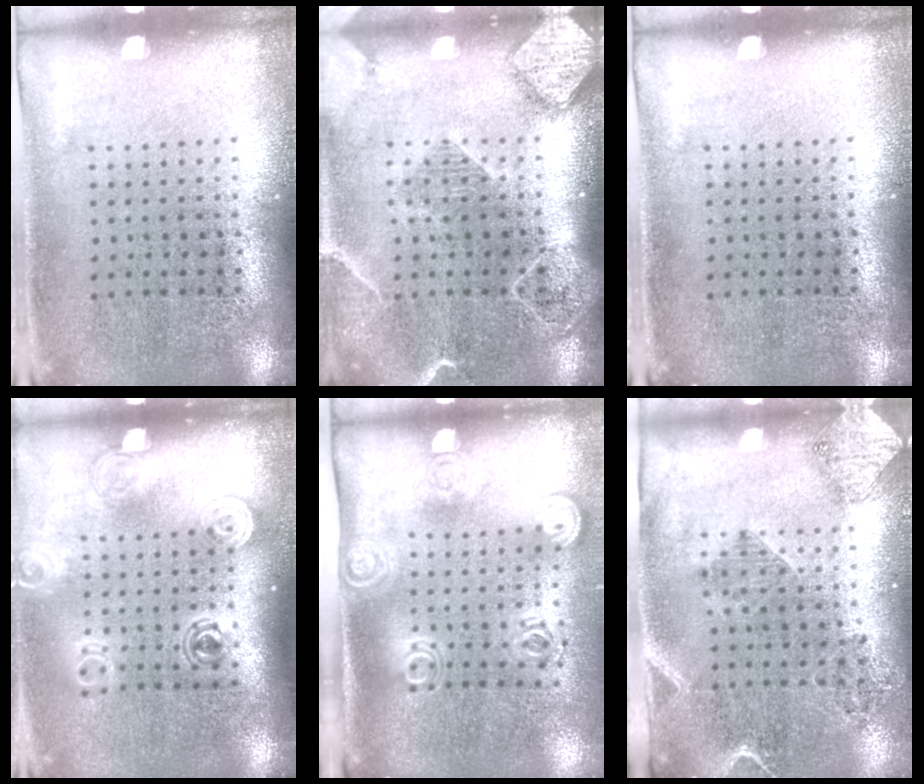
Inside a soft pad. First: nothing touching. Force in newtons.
{"total": 2.0, "press": 1.8, "slide": 0.8}
{"total": 0.0}
{"total": 1.4, "press": 1.2, "slide": 0.8}
{"total": 1.9, "press": 1.4, "slide": 1.3}
{"total": 1.9, "press": 1.6, "slide": 0.9}